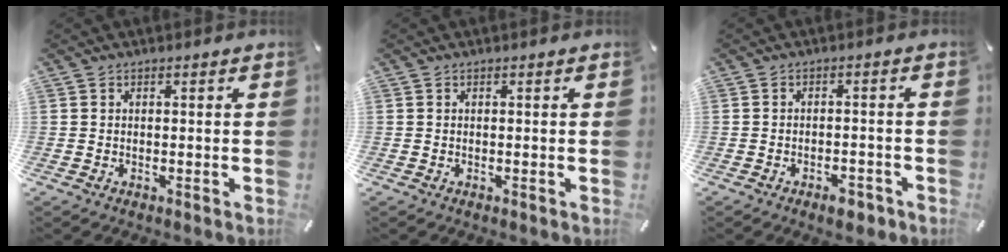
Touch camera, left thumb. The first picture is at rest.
{"total": 0.0}
{"total": 4.2, "force": [-3.0, 1.9, 2.1], "torque": [-0.028, 0.018, -0.052]}